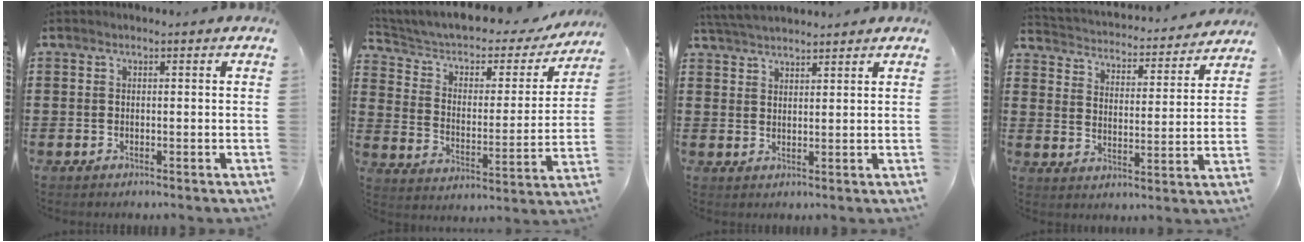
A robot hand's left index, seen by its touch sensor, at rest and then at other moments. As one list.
[{"total": 4.7, "force": [3.0, 2.6, 2.5], "torque": [-0.066, -0.021, 0.045]}, {"total": 3.8, "force": [3.7, 0.2, 0.8], "torque": [-0.026, -0.005, 0.071]}, {"total": 2.8, "force": [2.8, 0.2, 0.0], "torque": [-0.021, -0.030, 0.039]}]